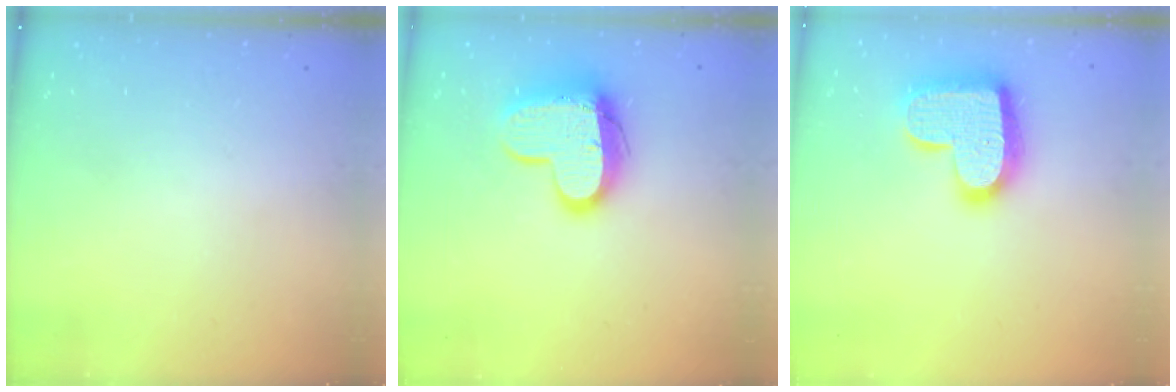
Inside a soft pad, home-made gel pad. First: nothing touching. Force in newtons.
{"total": 13.5, "press": 13.5, "slide": 1.2}
{"total": 17.7, "press": 17.7, "slide": 1.2}